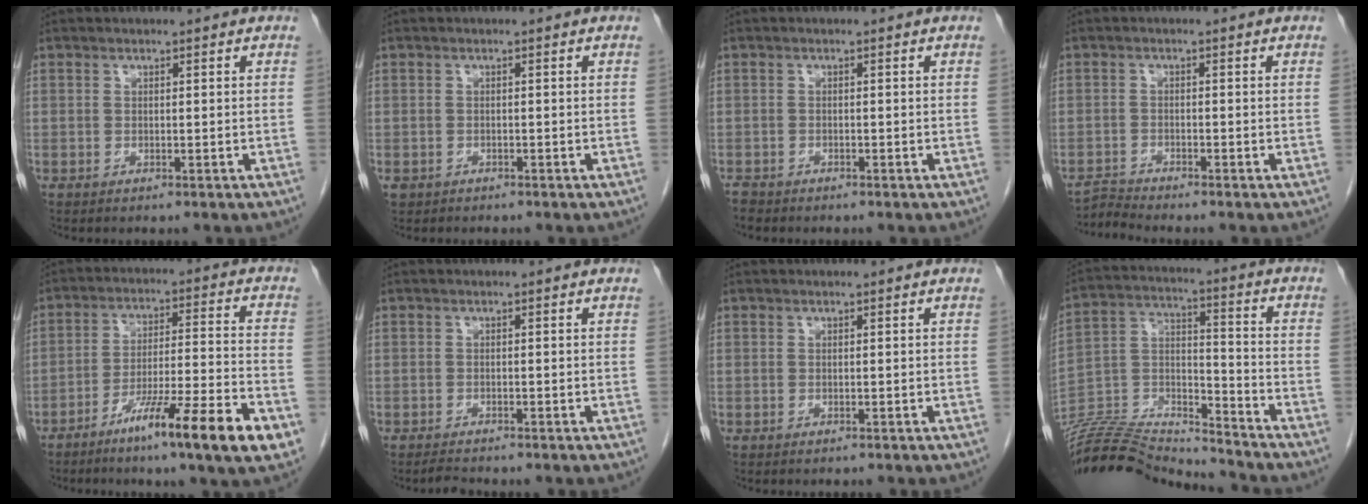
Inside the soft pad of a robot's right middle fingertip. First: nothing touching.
{"total": 1.8, "force": [-1.2, 1.2, 0.3], "torque": [-0.009, 0.002, -0.018]}
{"total": 1.1, "force": [-1.0, 0.5, 0.3], "torque": [-0.008, -0.001, -0.019]}
{"total": 2.6, "force": [-2.2, -1.1, -0.7], "torque": [0.012, -0.018, -0.045]}
{"total": 14.4, "force": [-8.0, -0.3, 11.9], "torque": [-0.189, -0.018, -0.131]}
{"total": 1.3, "force": [-1.2, 0.0, 0.3], "torque": [-0.013, -0.006, -0.021]}
{"total": 0.0}
{"total": 20.3, "force": [-19.7, 1.2, 4.6], "torque": [-0.097, 0.019, -0.334]}